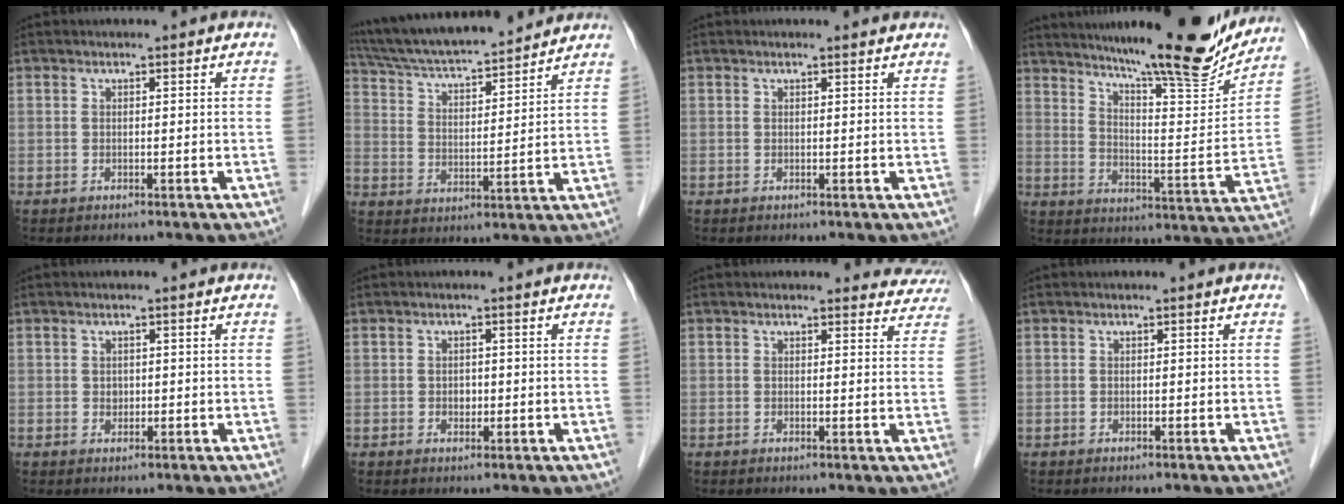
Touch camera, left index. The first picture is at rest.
{"total": 17.7, "force": [16.2, 1.8, 7.1], "torque": [-0.128, 0.025, 0.266]}
{"total": 1.4, "force": [1.4, 0.1, 0.4], "torque": [-0.013, 0.004, 0.012]}
{"total": 20.3, "force": [17.5, 1.7, 10.2], "torque": [-0.152, -0.033, 0.247]}
{"total": 1.1, "force": [-0.1, 1.0, 0.6], "torque": [-0.010, -0.001, 0.000]}
{"total": 1.4, "force": [-0.3, 1.1, 0.8], "torque": [-0.014, 0.000, -0.003]}
{"total": 5.3, "force": [5.0, 1.6, 0.0], "torque": [0.023, -0.019, 0.025]}
{"total": 0.0}